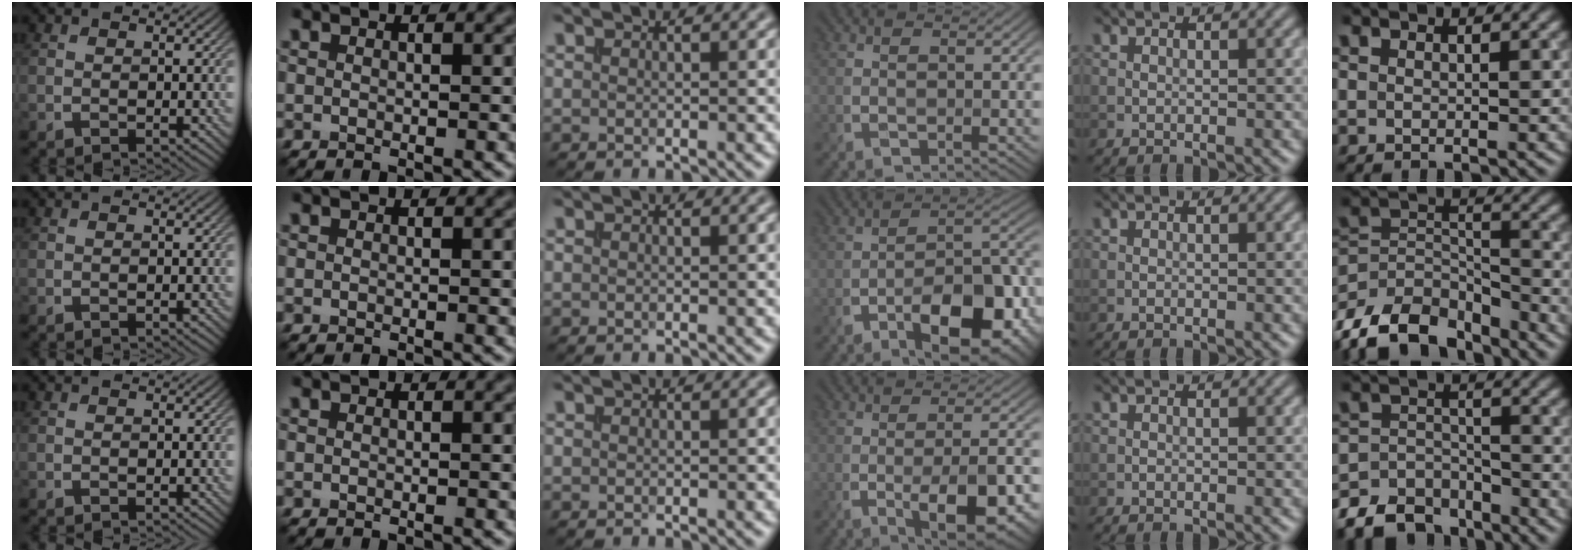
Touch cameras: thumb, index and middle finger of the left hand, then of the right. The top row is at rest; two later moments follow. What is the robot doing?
{"motion": "insert", "object": "file holder"}